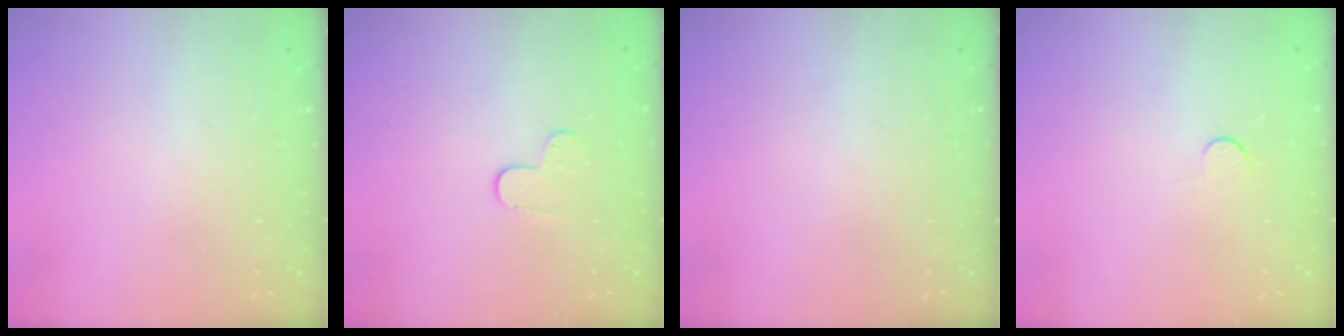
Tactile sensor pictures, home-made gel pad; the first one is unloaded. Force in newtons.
{"total": 3.8, "press": 3.8, "slide": 0.4}
{"total": 0.0}
{"total": 2.8, "press": 2.8, "slide": 0.4}